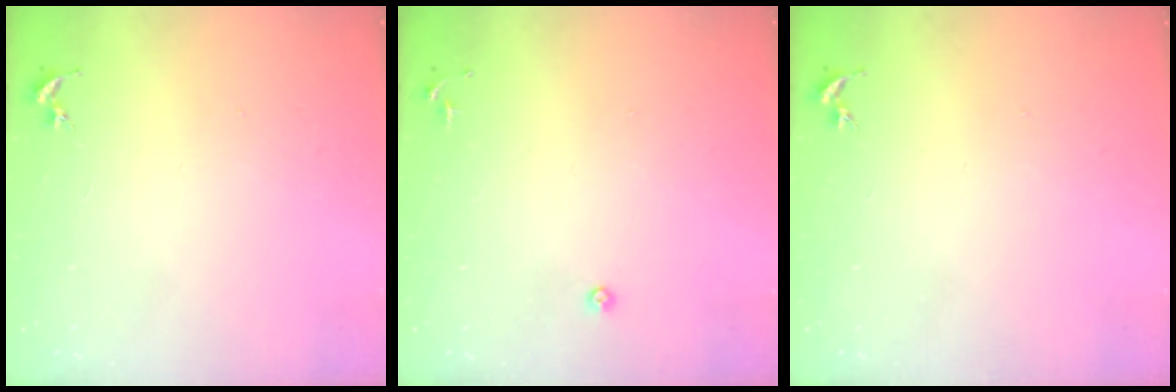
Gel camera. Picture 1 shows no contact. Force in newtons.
{"total": 3.4, "press": 3.3, "slide": 0.7}
{"total": 0.0}